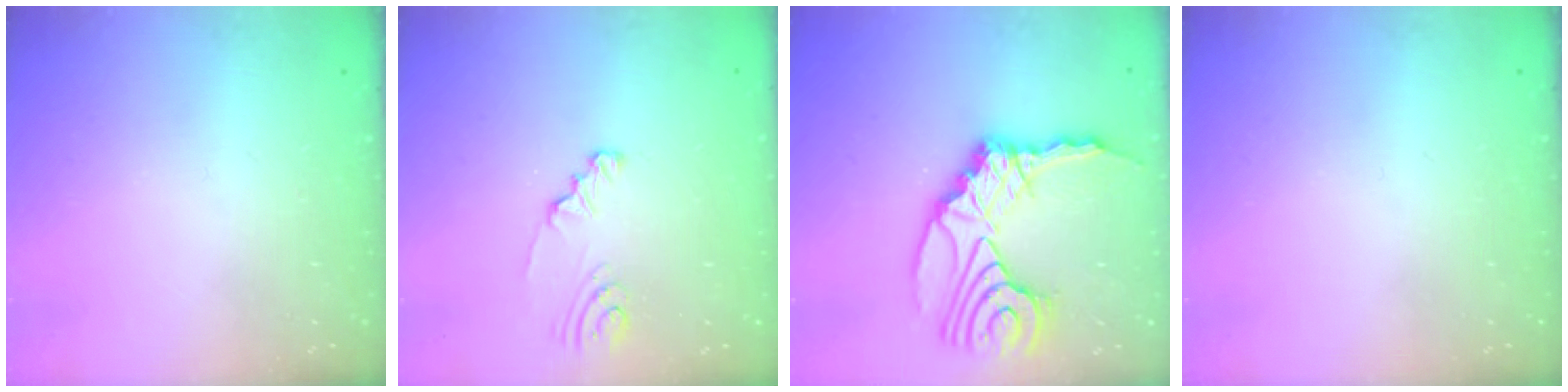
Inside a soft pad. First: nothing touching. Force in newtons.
{"total": 2.8, "press": 2.8, "slide": 0.3}
{"total": 20.4, "press": 20.2, "slide": 2.7}
{"total": 0.0}